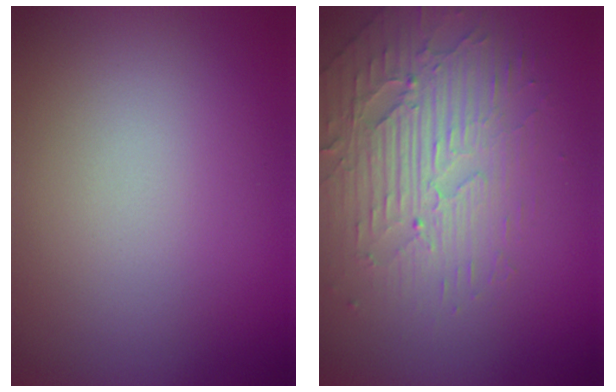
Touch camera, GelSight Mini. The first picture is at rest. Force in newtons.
{"total": 3.9, "press": 3.4, "slide": 1.8}